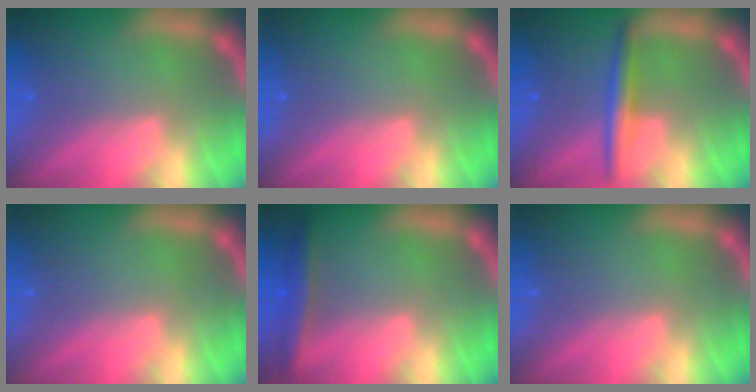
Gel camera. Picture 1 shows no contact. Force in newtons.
{"total": 0.0}
{"total": 3.0}
{"total": 0.0}
{"total": 3.0}
{"total": 0.0}